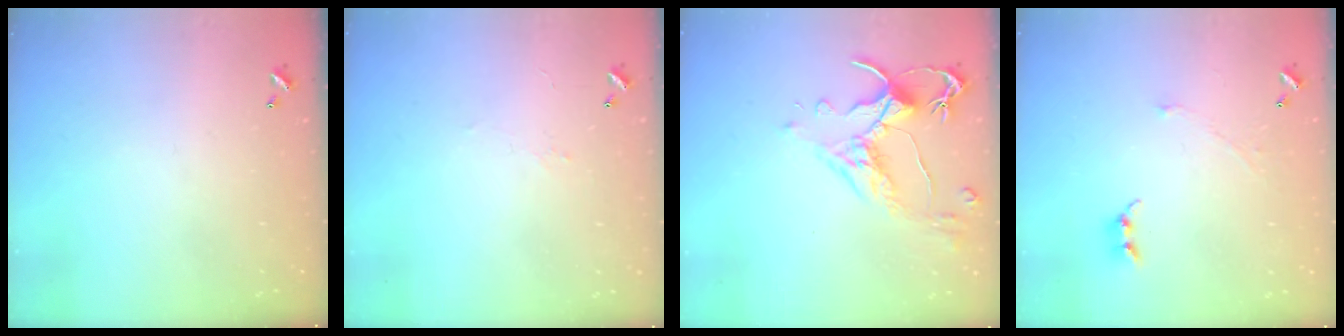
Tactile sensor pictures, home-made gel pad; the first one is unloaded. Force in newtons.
{"total": 2.0, "press": 1.9, "slide": 0.7}
{"total": 2.6, "press": 2.2, "slide": 1.3}
{"total": 2.3, "press": 2.2, "slide": 0.3}